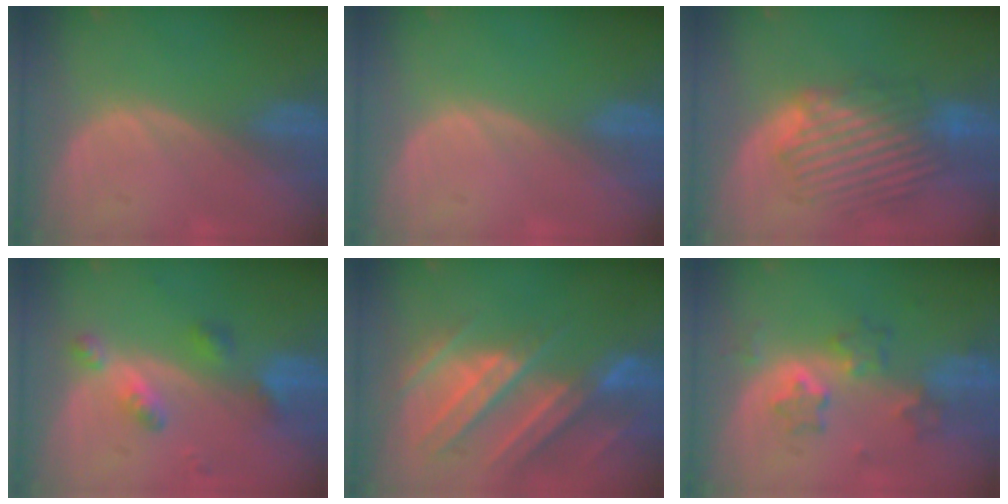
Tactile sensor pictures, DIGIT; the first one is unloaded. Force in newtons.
{"total": 0.0}
{"total": 8.5, "press": 8.3, "slide": 1.7}
{"total": 5.6, "press": 4.9, "slide": 2.7}
{"total": 11.1, "press": 9.8, "slide": 5.2}
{"total": 6.2, "press": 5.8, "slide": 1.9}